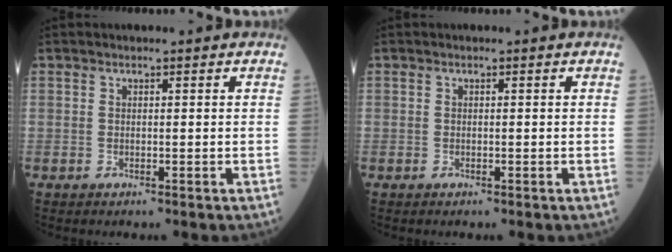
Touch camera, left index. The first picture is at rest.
{"total": 0.0}